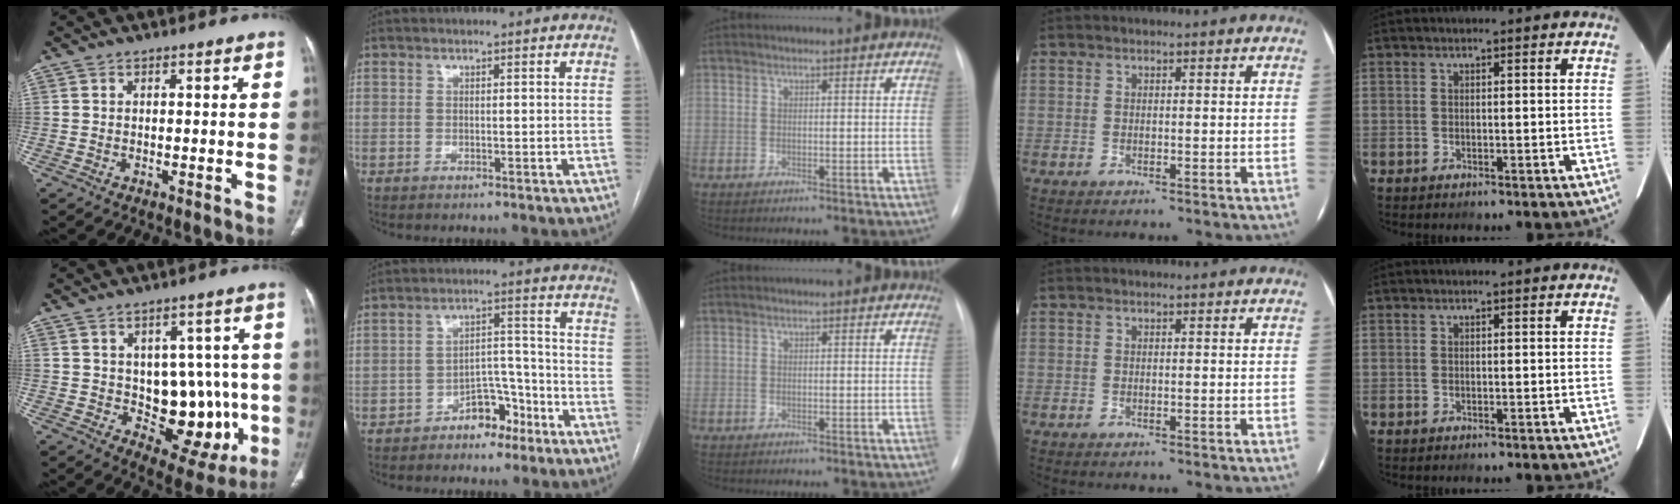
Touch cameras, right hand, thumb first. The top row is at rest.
{"thumb": {"total": 15.6, "force": [-1.7, 9.8, 12.0], "torque": [-0.097, 0.008, 0.005]}, "index": {"total": 6.1, "force": [-4.1, 3.5, 3.0], "torque": [-0.038, 0.027, -0.065]}}